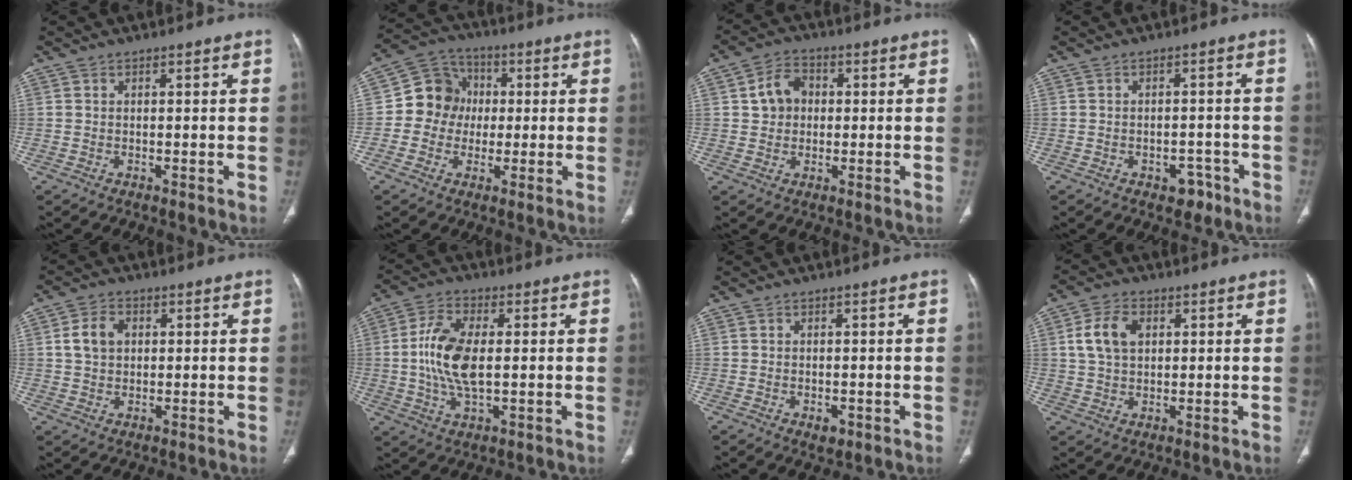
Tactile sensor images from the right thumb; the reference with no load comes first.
{"total": 9.7, "force": [0.1, 8.9, 4.0], "torque": [-0.032, 0.022, -0.012]}
{"total": 6.2, "force": [0.8, 5.2, 3.3], "torque": [-0.040, 0.010, 0.008]}
{"total": 3.6, "force": [-2.2, 2.5, 1.5], "torque": [-0.002, 0.019, -0.023]}
{"total": 5.3, "force": [1.1, 4.0, 3.3], "torque": [-0.051, 0.005, 0.018]}
{"total": 11.0, "force": [0.3, 5.3, 9.6], "torque": [-0.202, 0.001, 0.006]}
{"total": 1.8, "force": [-0.7, 1.2, 1.2], "torque": [-0.012, -0.001, -0.005]}
{"total": 7.3, "force": [1.9, 4.9, 5.0], "torque": [-0.090, 0.004, 0.035]}